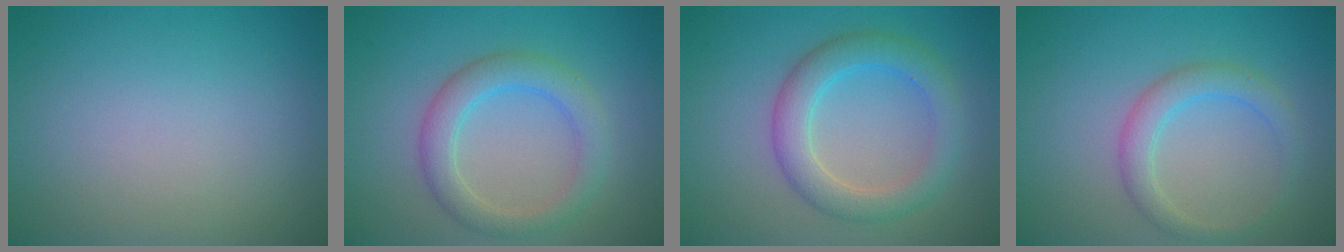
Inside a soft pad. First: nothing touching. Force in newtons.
{"total": 3.7, "press": 3.7, "slide": 0.0}
{"total": 4.4, "press": 4.3, "slide": 0.2}
{"total": 2.8, "press": 2.8, "slide": 0.1}